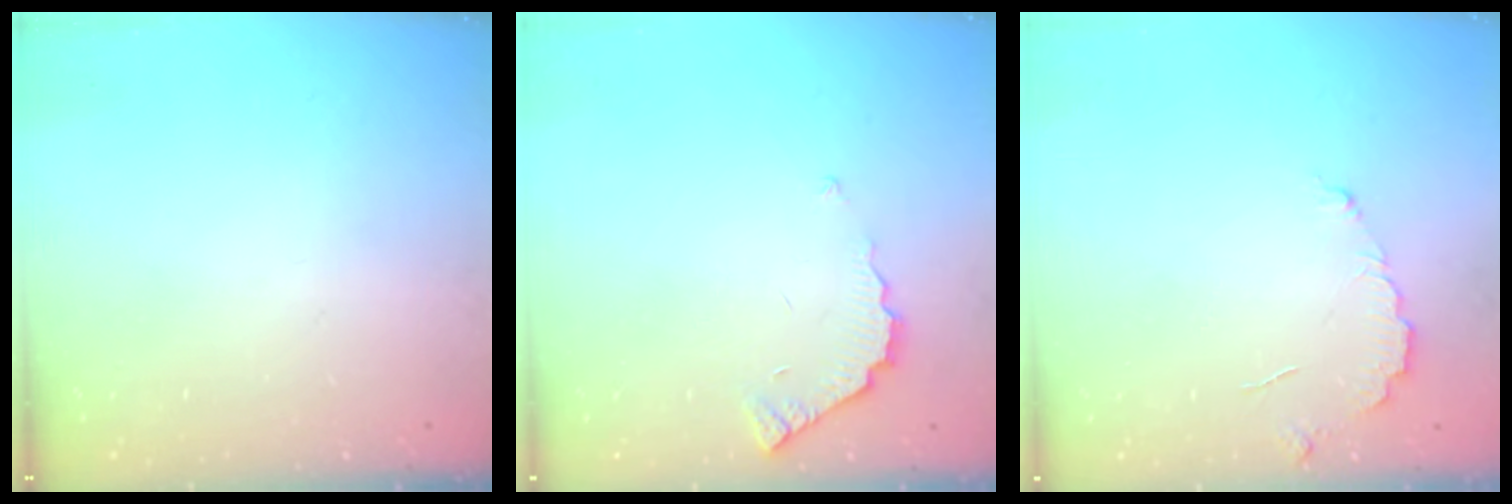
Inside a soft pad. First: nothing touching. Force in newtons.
{"total": 4.6, "press": 4.6, "slide": 0.4}
{"total": 3.9, "press": 3.9, "slide": 0.2}